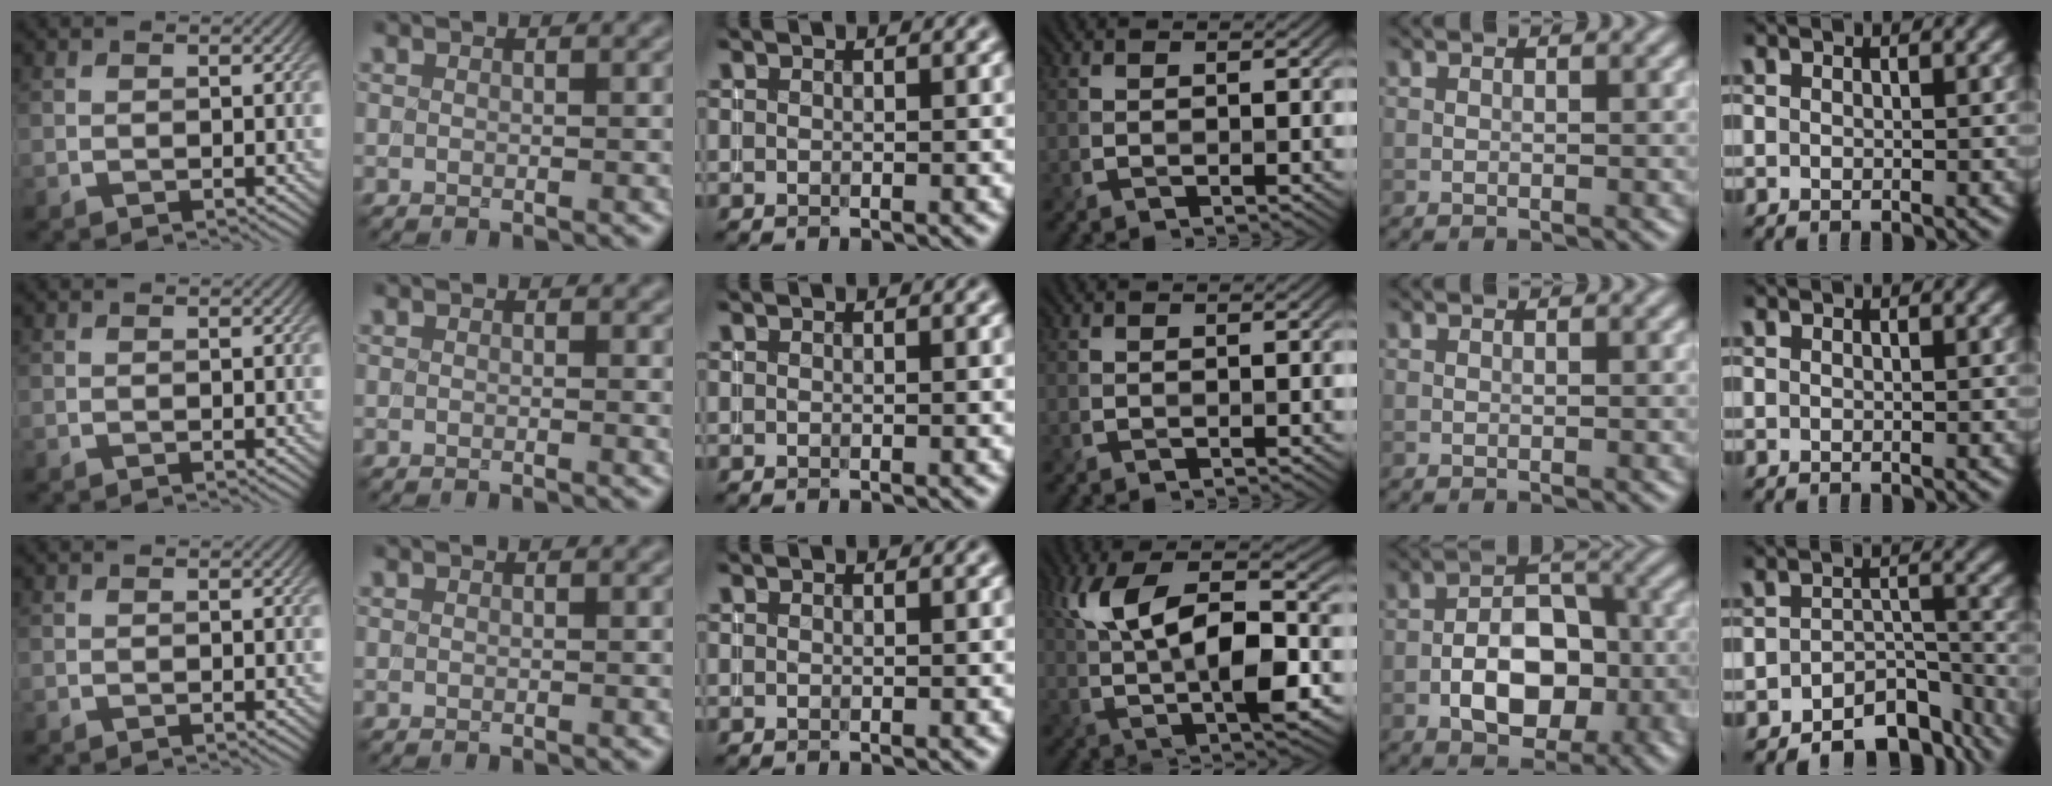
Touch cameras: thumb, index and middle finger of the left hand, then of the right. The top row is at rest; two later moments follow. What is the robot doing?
{"motion": "insert", "object": "backpack"}